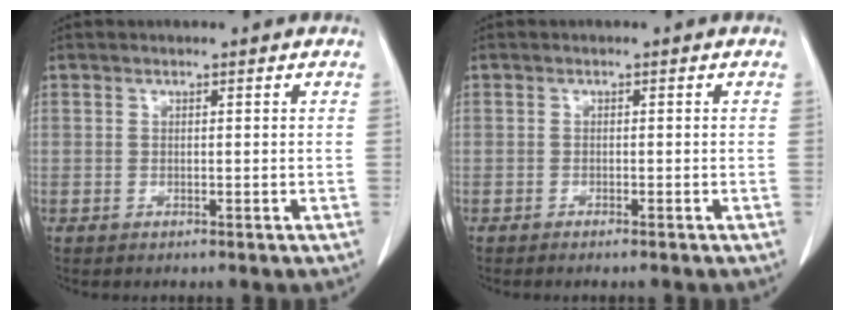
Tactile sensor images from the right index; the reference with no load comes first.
{"total": 1.4, "force": [-1.2, 0.1, 0.8], "torque": [-0.014, -0.003, -0.013]}